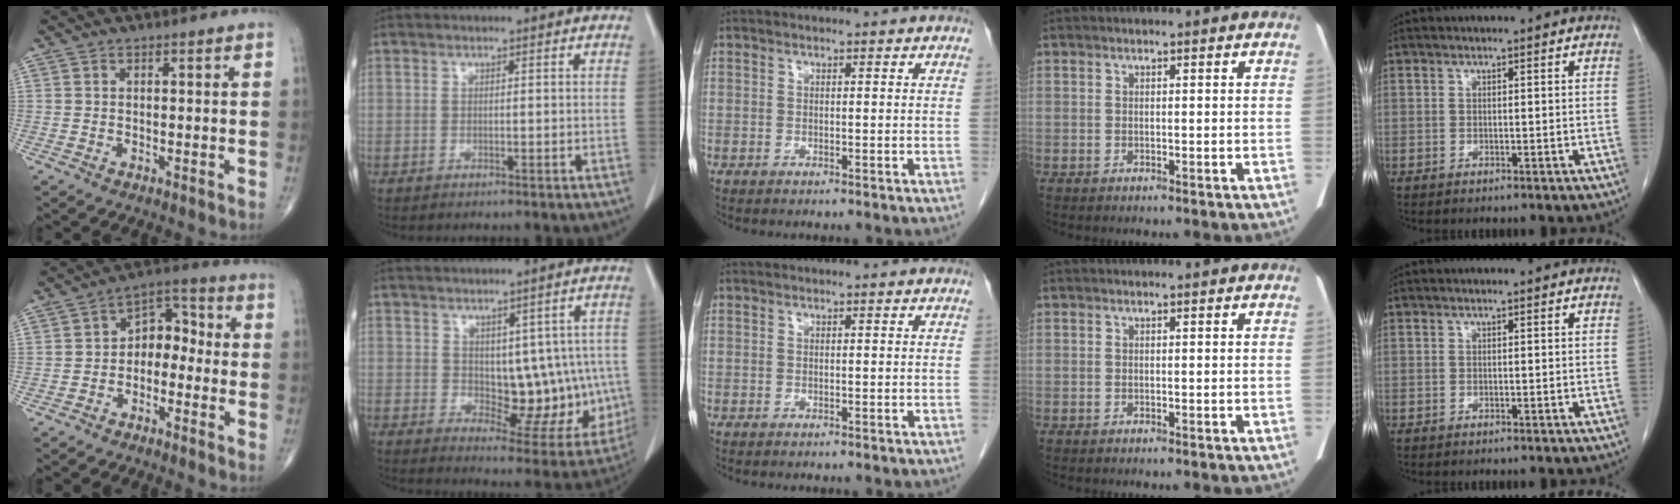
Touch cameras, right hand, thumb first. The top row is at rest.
{"thumb": {"total": 7.5, "force": [-1.7, 5.3, 5.1], "torque": [-0.048, 0.045, -0.044]}, "index": {"total": 11.6, "force": [0.4, 6.5, 9.6], "torque": [-0.101, 0.009, 0.029]}}